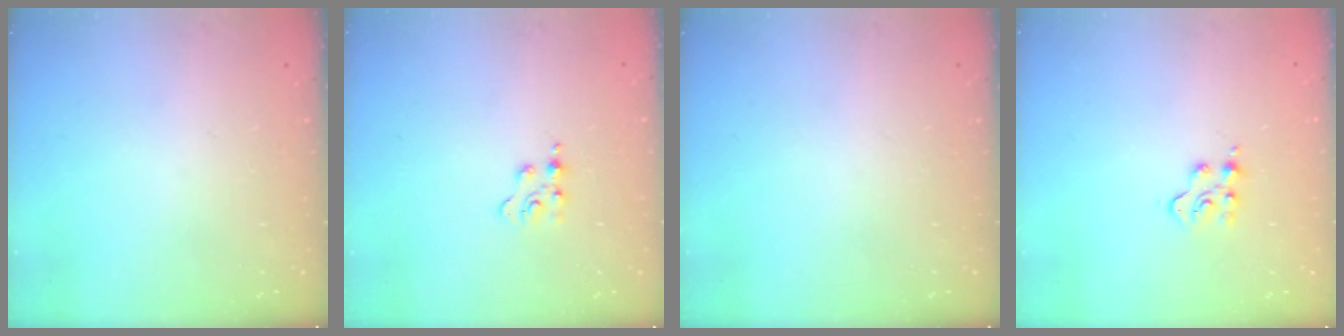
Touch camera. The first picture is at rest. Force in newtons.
{"total": 2.9, "press": 2.9, "slide": 0.4}
{"total": 0.0}
{"total": 5.6, "press": 5.6, "slide": 0.4}